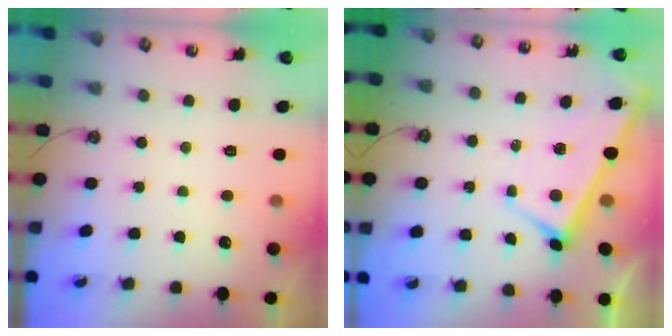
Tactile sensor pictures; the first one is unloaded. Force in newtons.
{"total": 2.8, "press": 2.8, "slide": 0.4}